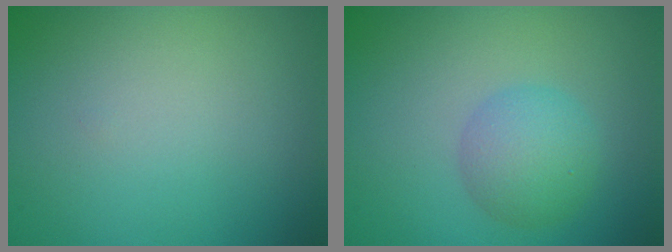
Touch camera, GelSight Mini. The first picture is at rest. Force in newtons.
{"total": 3.4, "press": 3.4, "slide": 0.1}